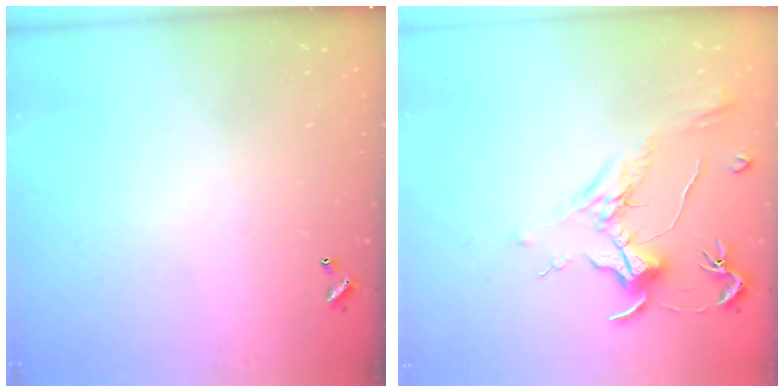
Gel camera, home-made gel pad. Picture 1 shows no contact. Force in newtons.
{"total": 1.9, "press": 1.7, "slide": 0.9}